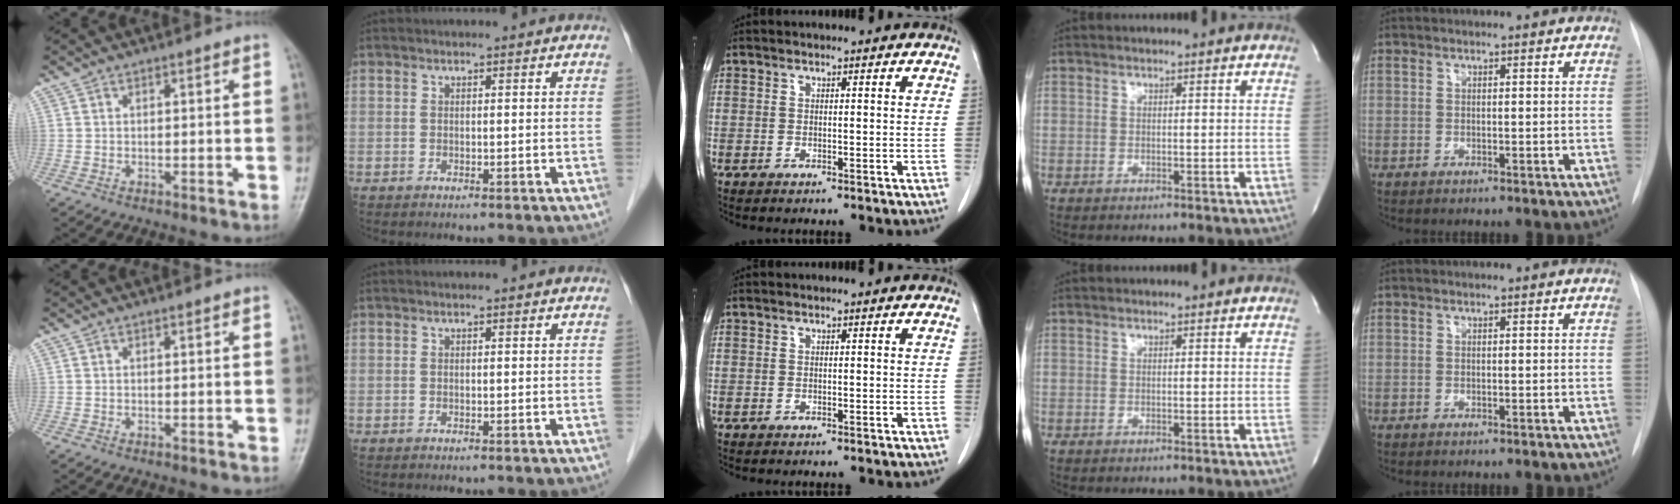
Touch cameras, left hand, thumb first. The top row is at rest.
{}